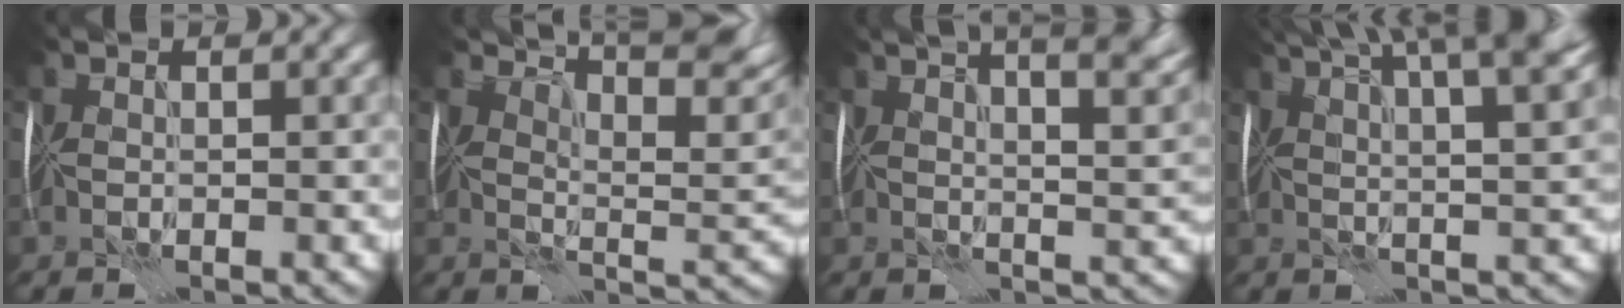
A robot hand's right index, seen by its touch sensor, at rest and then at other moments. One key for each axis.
{"total": 6.8, "fx": 5.4, "fy": 1.1, "fz": 4.0, "tx": -0.060, "ty": 0.002, "tz": 0.080}
{"total": 14.4, "fx": 8.4, "fy": 5.6, "fz": 10.3, "tx": -0.103, "ty": 0.064, "tz": 0.084}
{"total": 12.6, "fx": 7.3, "fy": 3.8, "fz": 9.5, "tx": -0.128, "ty": 0.044, "tz": 0.080}